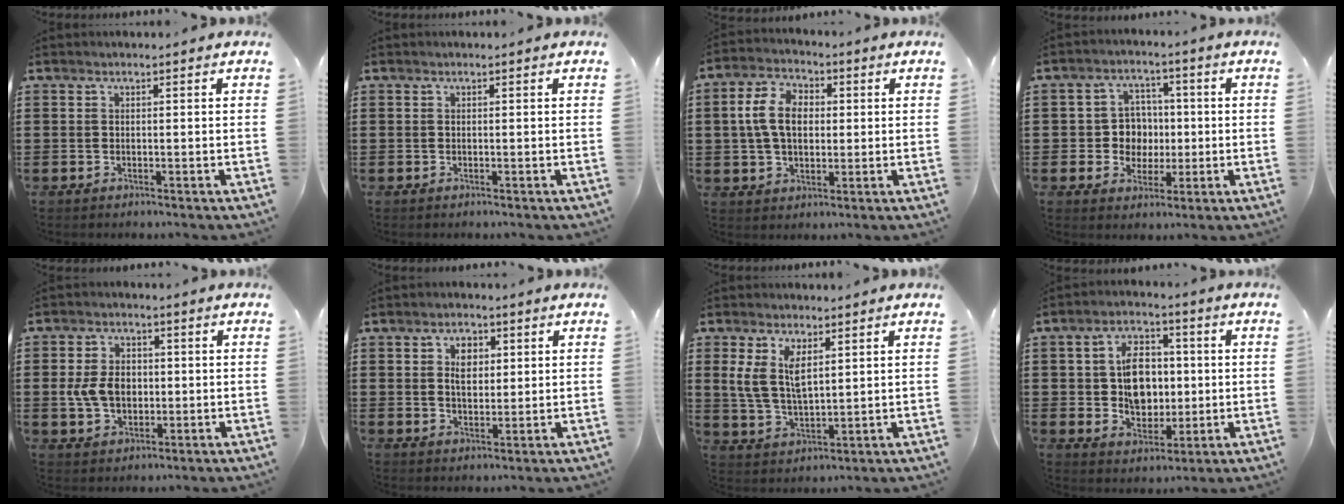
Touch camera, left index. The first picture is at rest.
{"total": 0.0}
{"total": 7.8, "force": [1.1, 5.2, 5.6], "torque": [-0.141, 0.012, 0.011]}
{"total": 5.9, "force": [0.0, 5.6, 2.0], "torque": [-0.052, 0.014, -0.002]}
{"total": 6.0, "force": [-0.2, 4.4, 4.1], "torque": [-0.099, 0.001, -0.013]}
{"total": 4.0, "force": [1.4, 2.5, 2.8], "torque": [-0.046, 0.006, 0.020]}
{"total": 6.9, "force": [2.8, 3.2, 5.4], "torque": [-0.123, 0.004, 0.048]}
{"total": 8.5, "force": [0.8, 6.0, 6.0], "torque": [-0.103, 0.012, 0.013]}